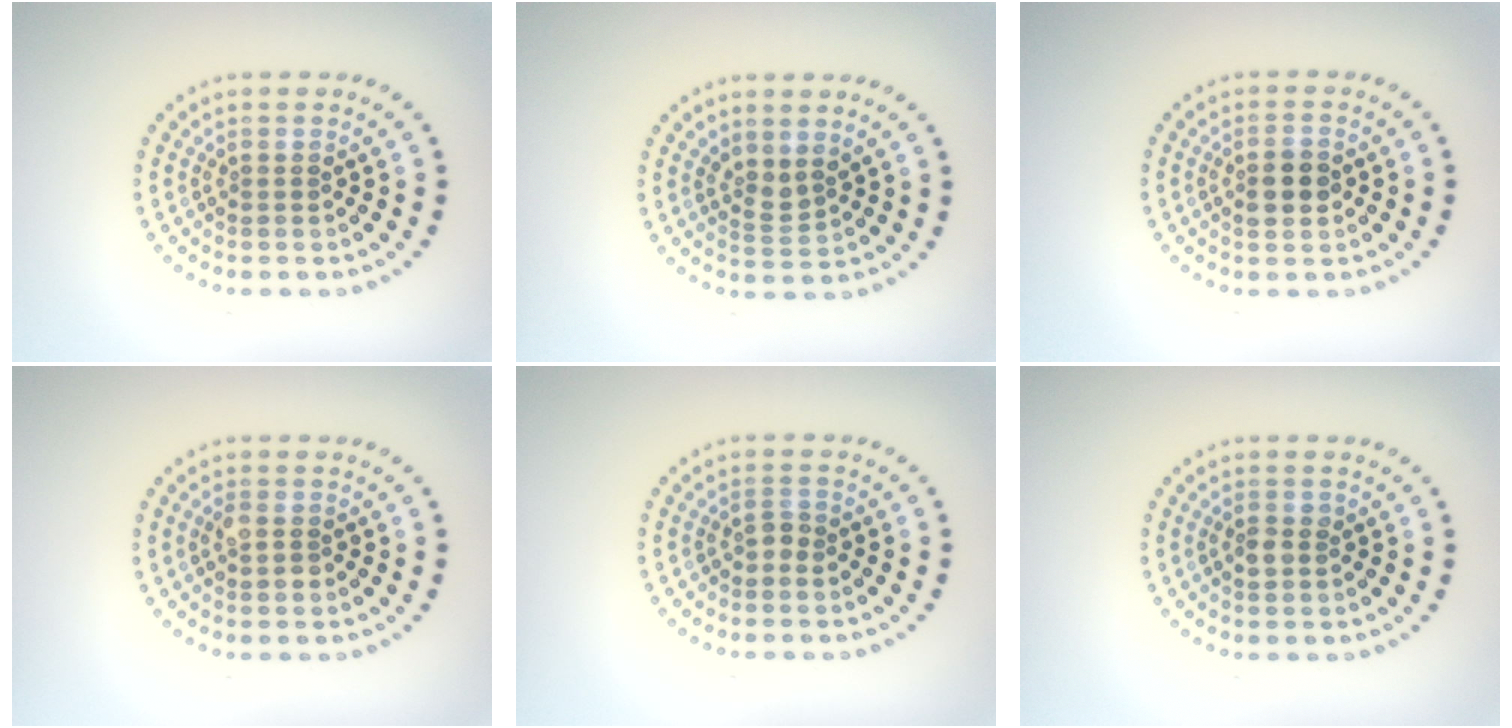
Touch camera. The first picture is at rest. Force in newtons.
{"total": 1.8, "press": 1.4, "slide": 1.2}
{"total": 2.5, "press": 2.5, "slide": 0.2}
{"total": 1.6, "press": 1.5, "slide": 0.3}
{"total": 0.8, "press": 0.8, "slide": 0.3}
{"total": 1.3, "press": 1.2, "slide": 0.2}